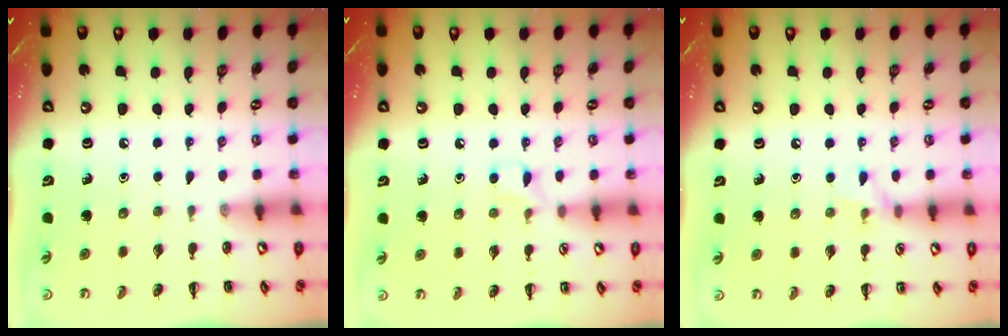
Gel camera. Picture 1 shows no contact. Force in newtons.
{"total": 4.7, "press": 4.3, "slide": 1.8}
{"total": 5.6, "press": 5.4, "slide": 1.6}